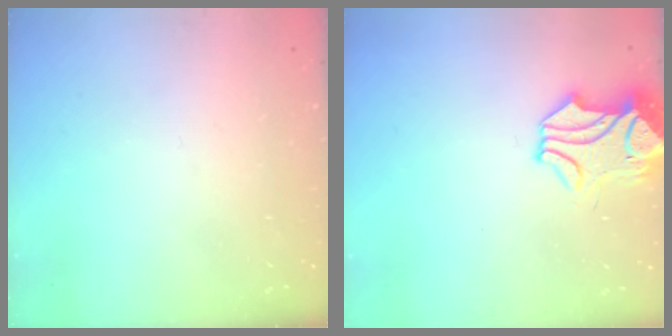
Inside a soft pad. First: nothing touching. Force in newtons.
{"total": 1.6, "press": 0.9, "slide": 1.3}